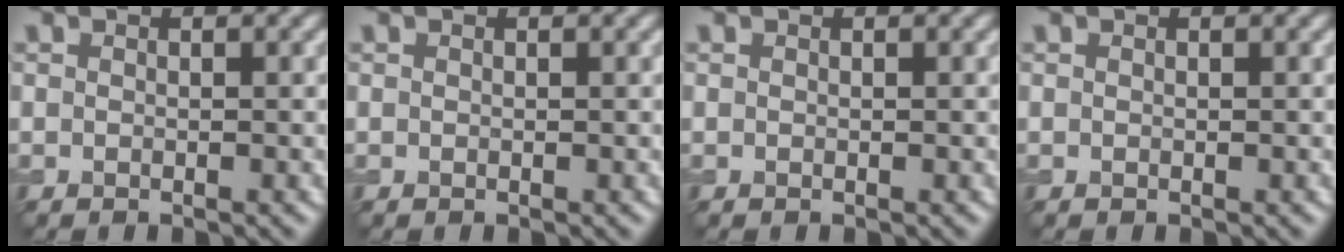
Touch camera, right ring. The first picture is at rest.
{"total": 0.0}
{"total": 0.0}
{"total": 0.0}